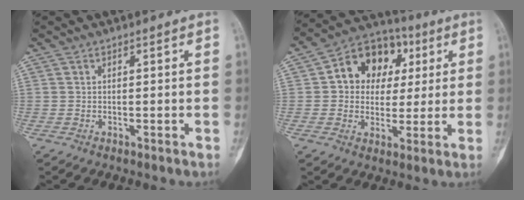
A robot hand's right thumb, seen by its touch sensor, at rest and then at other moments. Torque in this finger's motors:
{"motor_torque": [1.26, 1.32, 0.67, 0.18, 0.06]}